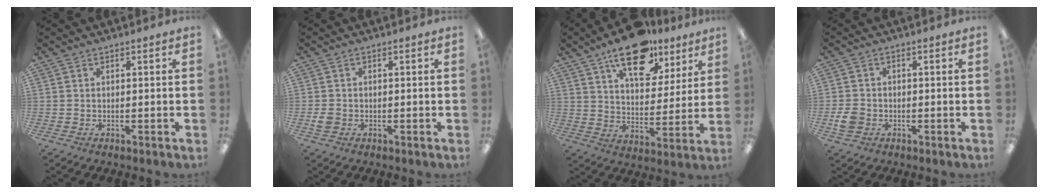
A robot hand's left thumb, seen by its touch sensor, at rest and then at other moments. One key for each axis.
{"total": 2.2, "fx": -0.4, "fy": 1.9, "fz": 1.0, "tx": -0.010, "ty": 0.001, "tz": -0.010}
{"total": 18.0, "fx": 12.2, "fy": 8.6, "fz": 10.1, "tx": -0.144, "ty": -0.063, "tz": 0.206}
{"total": 4.0, "fx": -1.3, "fy": 3.3, "fz": 1.9, "tx": -0.036, "ty": -0.001, "tz": -0.026}